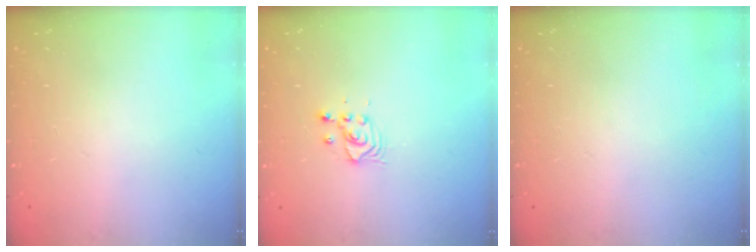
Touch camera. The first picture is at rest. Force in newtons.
{"total": 3.7, "press": 3.7, "slide": 0.3}
{"total": 0.0}